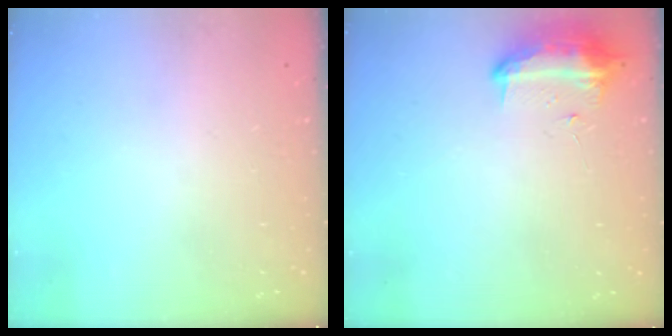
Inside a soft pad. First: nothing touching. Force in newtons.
{"total": 10.7, "press": 10.6, "slide": 0.7}